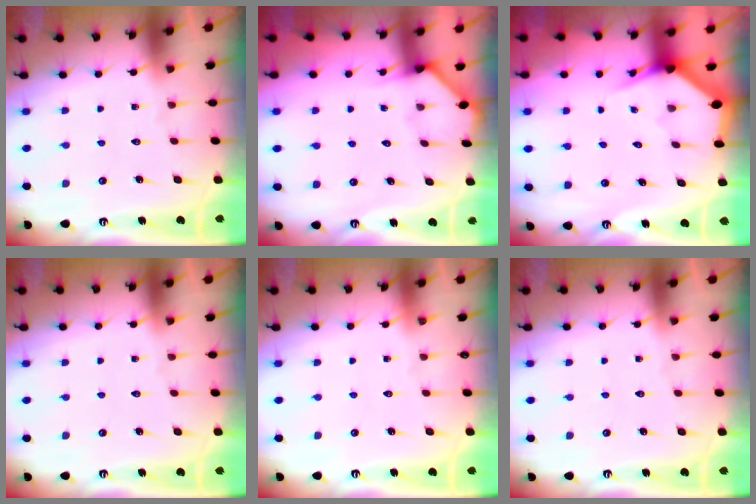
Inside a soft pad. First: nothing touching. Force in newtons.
{"total": 1.7, "press": 1.6, "slide": 0.2}
{"total": 2.9, "press": 2.9, "slide": 0.1}
{"total": 0.0}
{"total": 0.0}
{"total": 0.0}